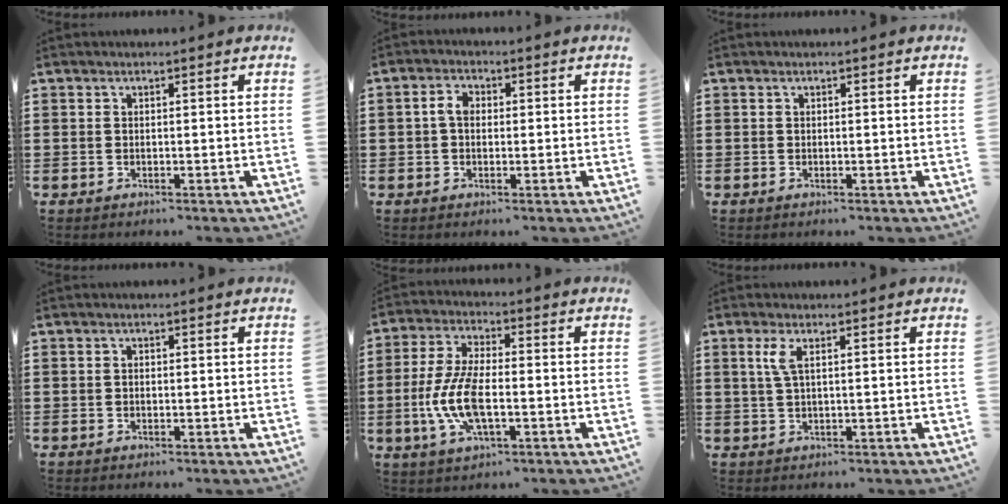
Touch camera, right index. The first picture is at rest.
{"total": 3.0, "force": [0.0, 2.0, 2.3], "torque": [-0.054, 0.007, -0.004]}
{"total": 0.0}
{"total": 0.5, "force": [-0.1, 0.4, 0.3], "torque": [-0.008, 0.001, -0.003]}
{"total": 9.3, "force": [-2.2, 3.7, 8.2], "torque": [-0.194, -0.013, -0.048]}
{"total": 2.7, "force": [0.8, 0.7, 2.5], "torque": [-0.061, 0.002, 0.010]}